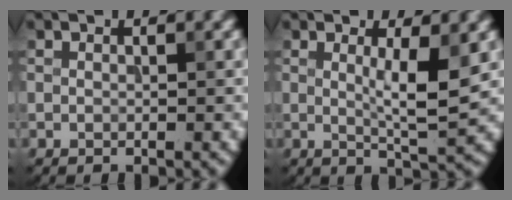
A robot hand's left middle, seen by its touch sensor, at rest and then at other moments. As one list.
[{"total": 4.1, "force": [0.7, 0.7, 4.0], "torque": [-0.064, -0.011, 0.014]}]